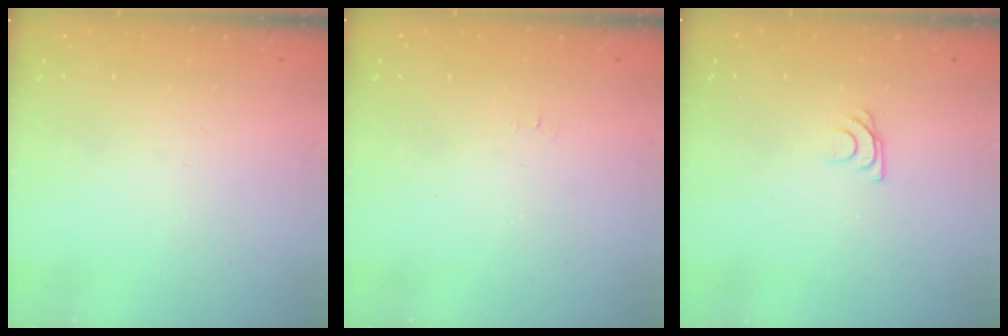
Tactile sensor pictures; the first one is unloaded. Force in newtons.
{"total": 2.5, "press": 2.5, "slide": 0.3}
{"total": 6.1, "press": 6.0, "slide": 0.7}